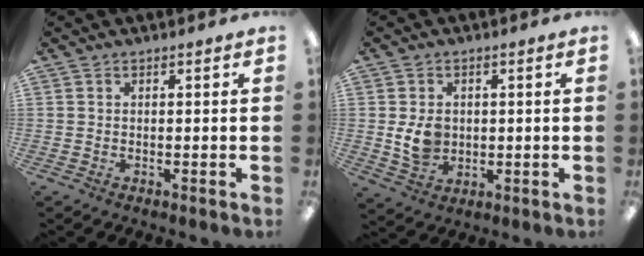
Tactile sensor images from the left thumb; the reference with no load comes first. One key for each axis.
{"total": 6.8, "fx": 0.3, "fy": 5.4, "fz": 4.2, "tx": -0.068, "ty": -0.001, "tz": 0.005}